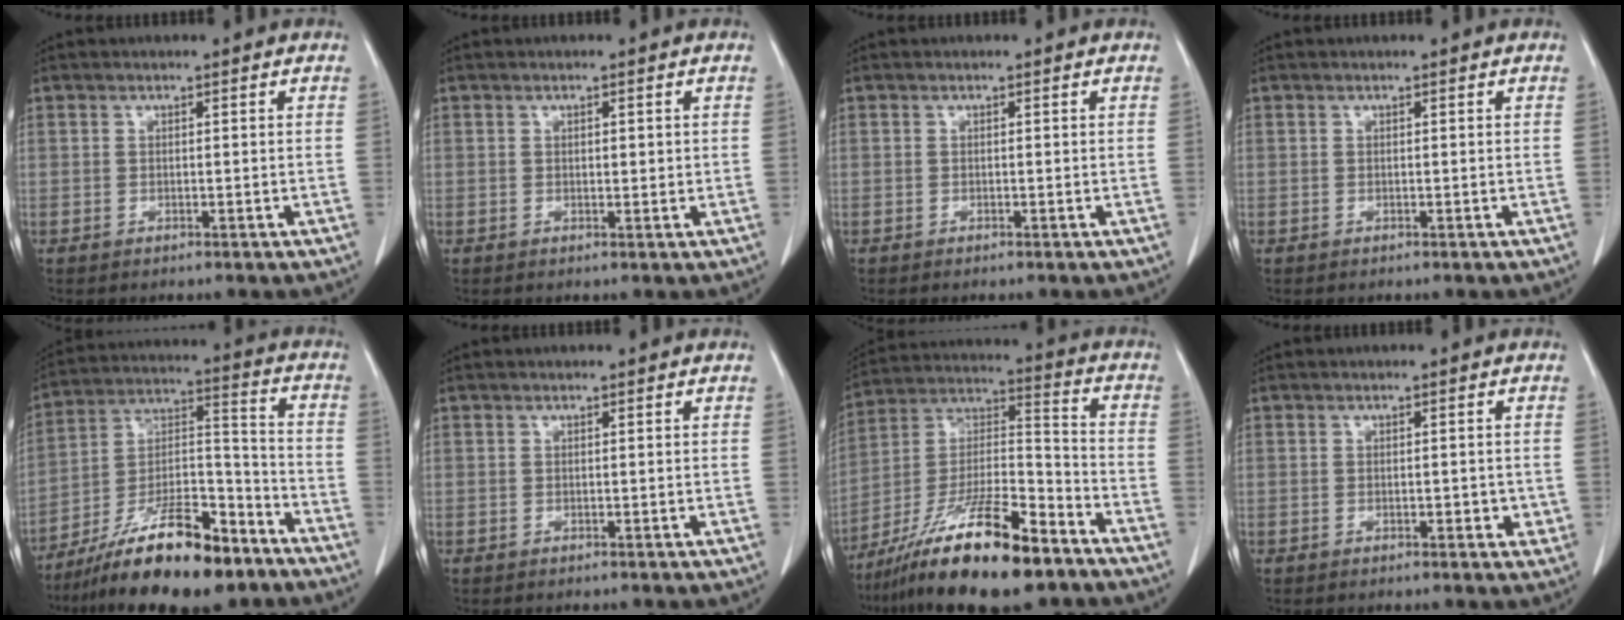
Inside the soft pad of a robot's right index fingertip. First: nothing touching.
{"total": 1.2, "force": [0.3, 0.6, 1.1], "torque": [-0.018, -0.001, 0.006]}
{"total": 0.0}
{"total": 0.0}
{"total": 19.0, "force": [-13.4, 4.9, 12.5], "torque": [-0.220, 0.010, -0.228]}
{"total": 0.0}
{"total": 20.1, "force": [-13.6, 3.7, 14.4], "torque": [-0.267, -0.011, -0.238]}
{"total": 2.0, "force": [-0.4, 1.0, 1.7], "torque": [-0.023, 0.001, 0.000]}